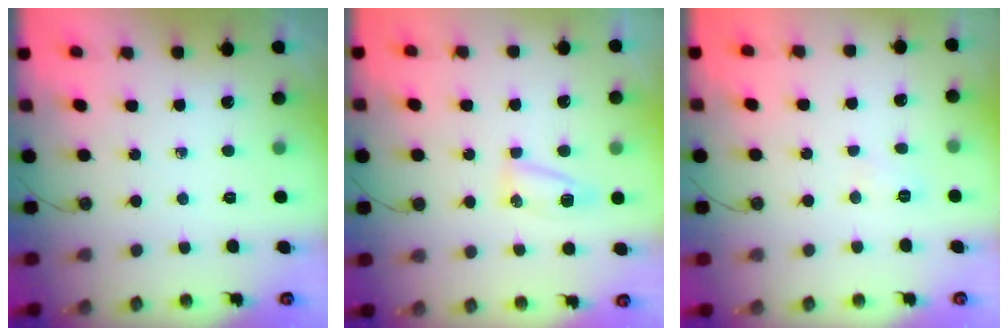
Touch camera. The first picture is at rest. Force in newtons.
{"total": 5.8, "press": 5.6, "slide": 1.6}
{"total": 18.9, "press": 5.9, "slide": 17.9}